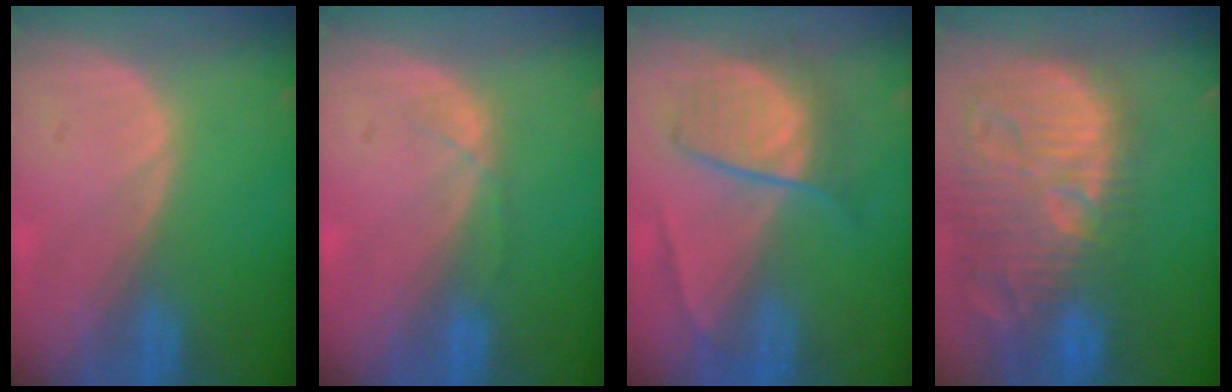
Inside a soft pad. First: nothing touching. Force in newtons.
{"total": 1.4, "press": 1.3, "slide": 0.3}
{"total": 6.7, "press": 6.7, "slide": 0.6}
{"total": 15.4, "press": 13.4, "slide": 7.6}